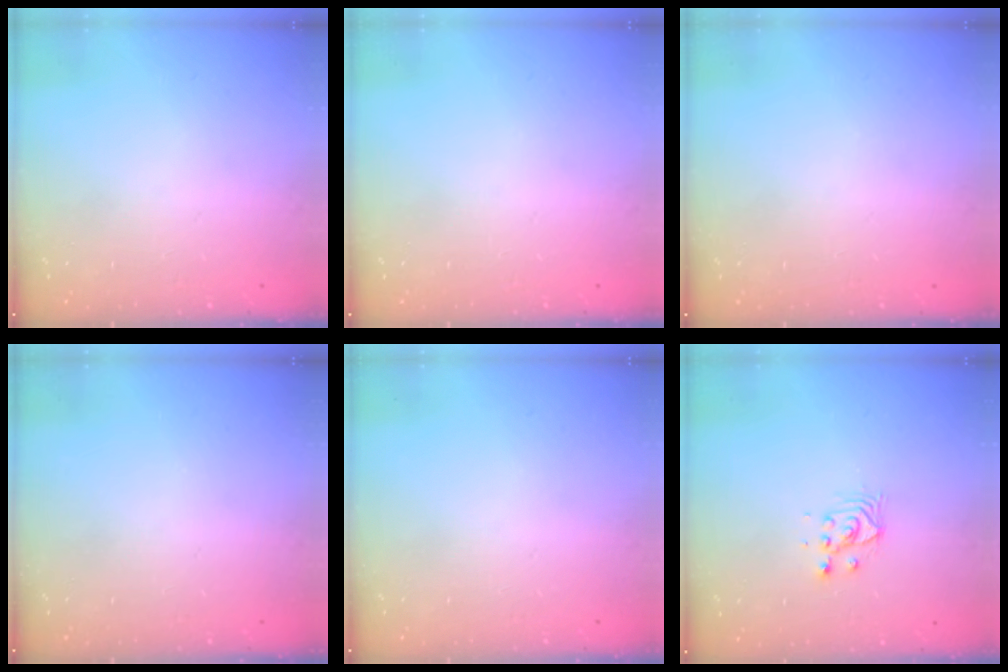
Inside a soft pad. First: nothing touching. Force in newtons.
{"total": 0.0}
{"total": 0.0}
{"total": 0.0}
{"total": 0.0}
{"total": 3.8, "press": 3.8, "slide": 0.2}